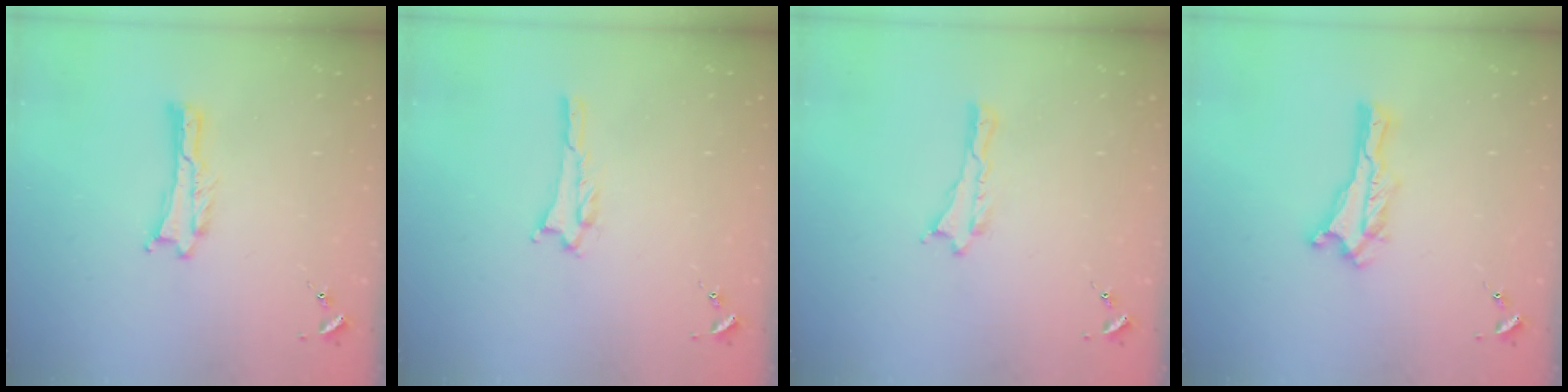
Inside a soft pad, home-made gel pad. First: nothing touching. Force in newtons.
{"total": 1.1, "press": 1.0, "slide": 0.1}
{"total": 0.0}
{"total": 0.0}